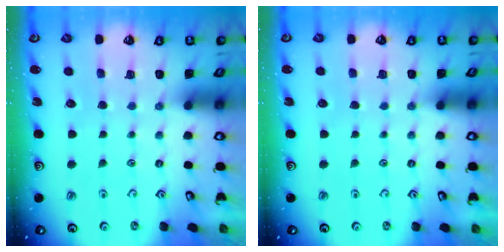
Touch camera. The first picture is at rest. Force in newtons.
{"total": 0.0}